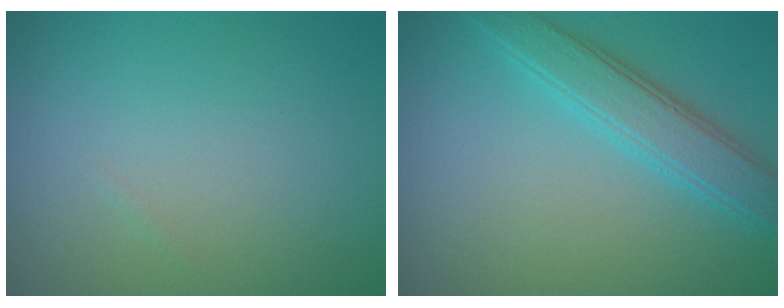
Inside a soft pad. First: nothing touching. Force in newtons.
{"total": 4.0, "press": 4.0, "slide": 0.0}